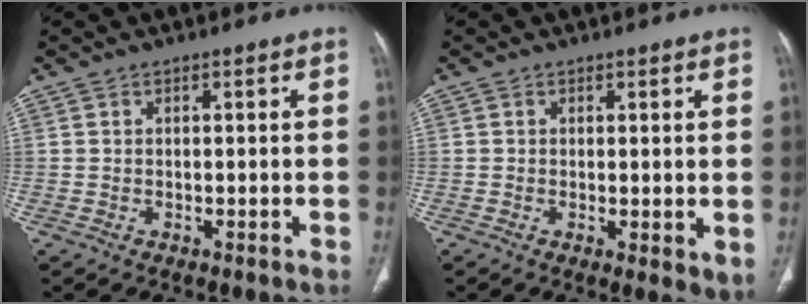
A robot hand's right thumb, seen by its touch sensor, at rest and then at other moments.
{"total": 3.8, "force": [-0.1, 1.3, 3.6], "torque": [-0.055, -0.016, -0.002]}